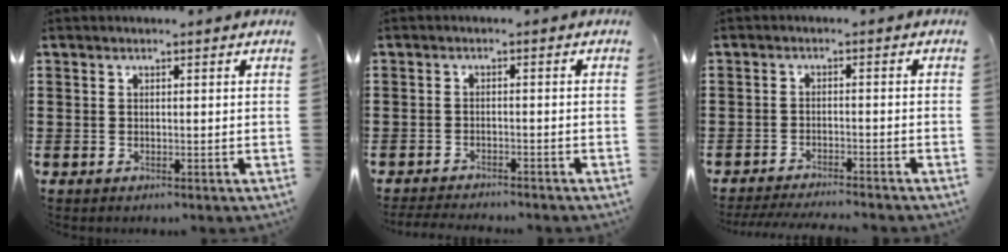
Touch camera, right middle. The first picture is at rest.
{"total": 2.1, "force": [-2.1, 0.0, 0.2], "torque": [-0.006, 0.000, -0.044]}
{"total": 3.0, "force": [-2.9, -0.2, 0.6], "torque": [-0.010, -0.001, -0.060]}